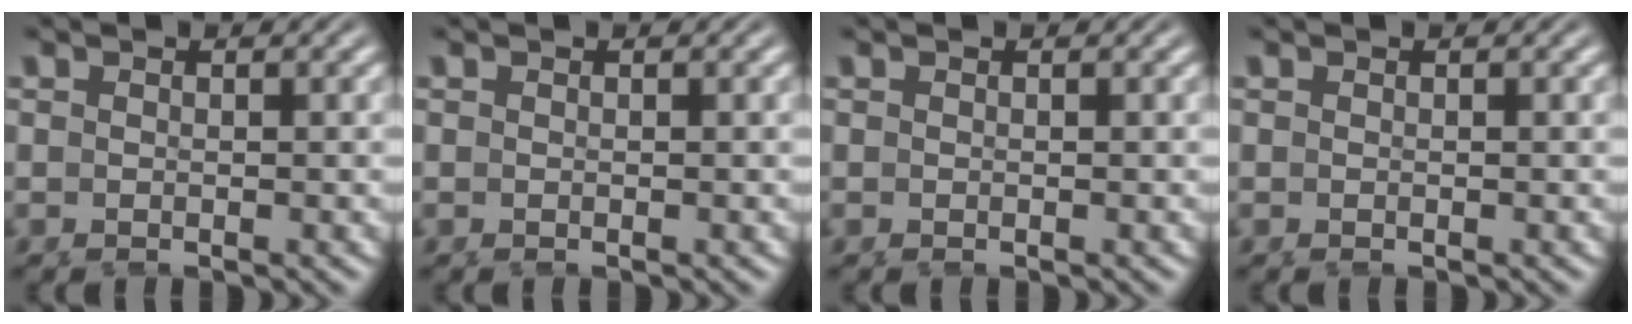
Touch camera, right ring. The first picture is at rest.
{"total": 0.0}
{"total": 0.0}
{"total": 0.0}